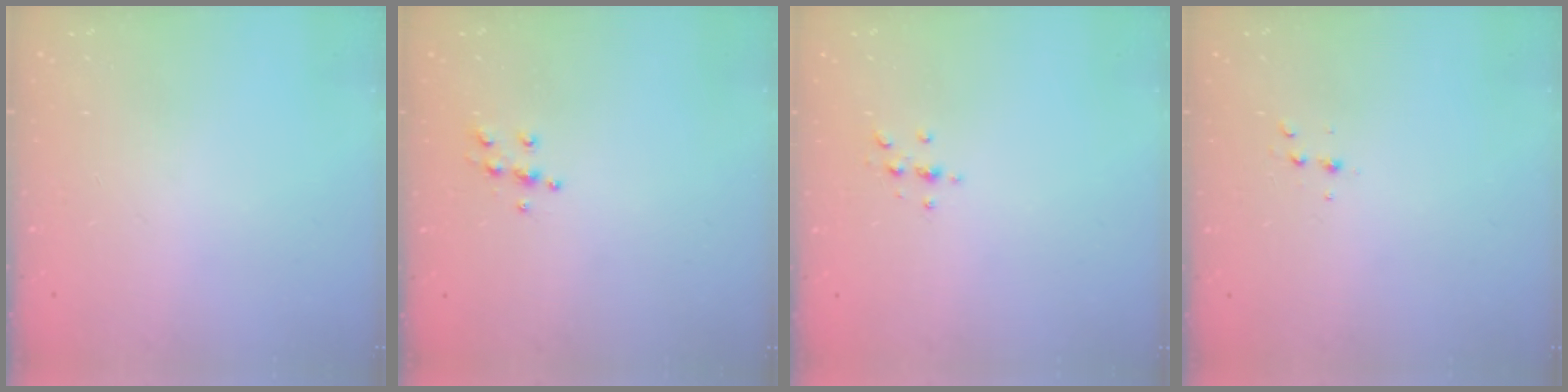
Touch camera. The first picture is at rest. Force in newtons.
{"total": 5.6, "press": 5.6, "slide": 0.6}
{"total": 2.3, "press": 2.3, "slide": 0.2}
{"total": 3.7, "press": 3.5, "slide": 1.1}